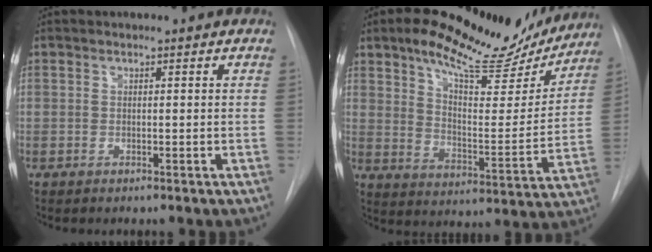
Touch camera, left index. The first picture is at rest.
{"total": 19.1, "force": [15.4, 5.9, 9.6], "torque": [-0.142, -0.014, 0.220]}